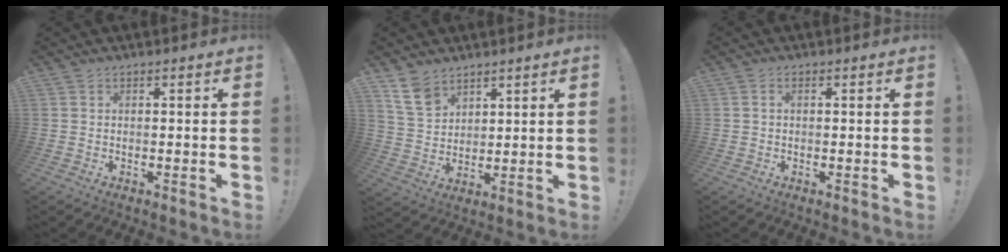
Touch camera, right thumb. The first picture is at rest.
{"total": 9.7, "force": [6.6, 6.1, 3.6], "torque": [-0.068, -0.034, 0.132]}
{"total": 1.0, "force": [0.0, 0.6, 0.7], "torque": [-0.020, 0.006, 0.001]}